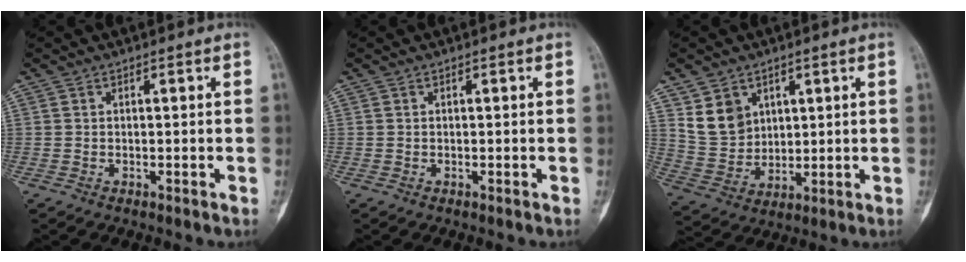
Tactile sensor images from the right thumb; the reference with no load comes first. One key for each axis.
{"total": 0.0}
{"total": 8.5, "fx": 4.2, "fy": 6.6, "fz": 3.4, "tx": -0.043, "ty": -0.025, "tz": 0.095}